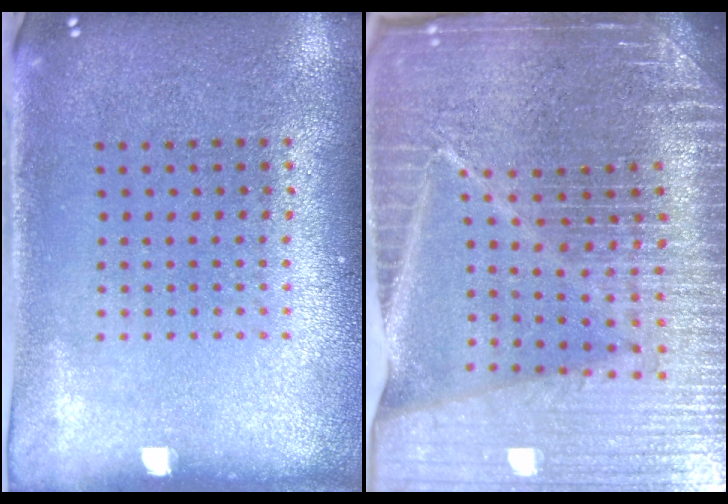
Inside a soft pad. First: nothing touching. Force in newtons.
{"total": 6.4, "press": 5.6, "slide": 3.2}